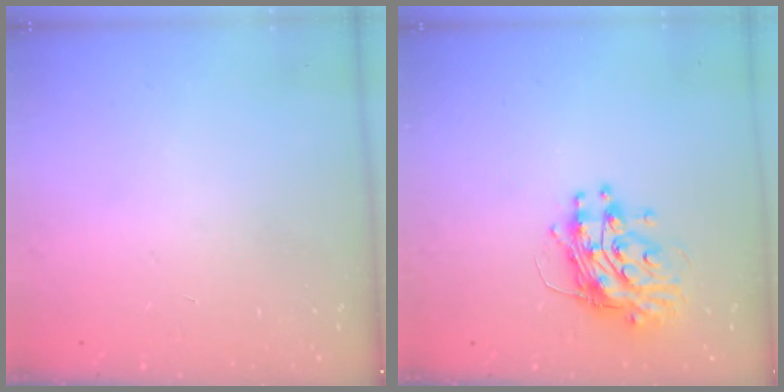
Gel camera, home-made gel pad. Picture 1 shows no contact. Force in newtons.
{"total": 11.4, "press": 11.3, "slide": 1.1}